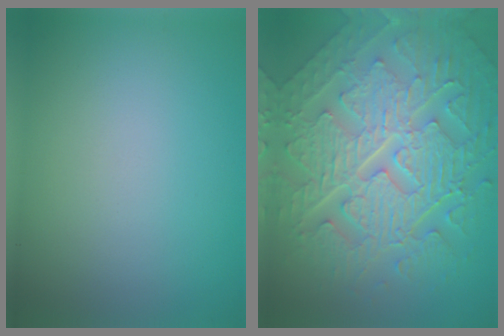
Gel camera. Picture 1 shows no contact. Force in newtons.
{"total": 10.8, "press": 7.3, "slide": 7.9}